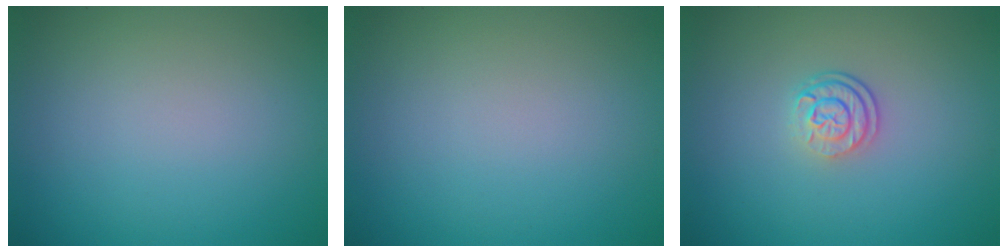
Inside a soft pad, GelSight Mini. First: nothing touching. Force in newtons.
{"total": 0.0}
{"total": 2.5, "press": 1.9, "slide": 1.7}